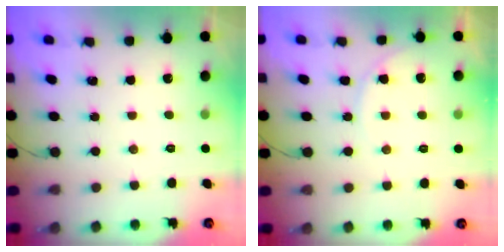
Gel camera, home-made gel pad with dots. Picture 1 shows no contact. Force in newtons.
{"total": 6.3, "press": 6.2, "slide": 0.7}